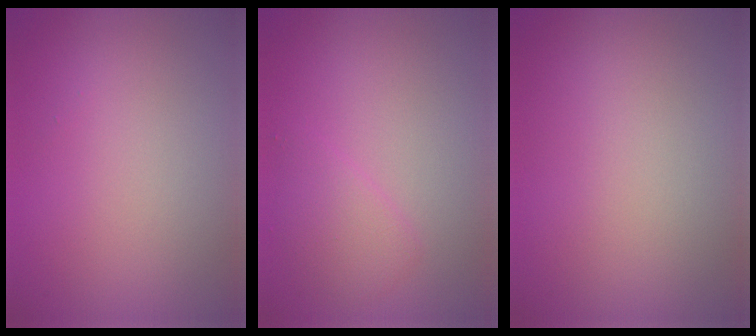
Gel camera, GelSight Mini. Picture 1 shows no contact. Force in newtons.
{"total": 2.0, "press": 2.0, "slide": 0.1}
{"total": 0.0}